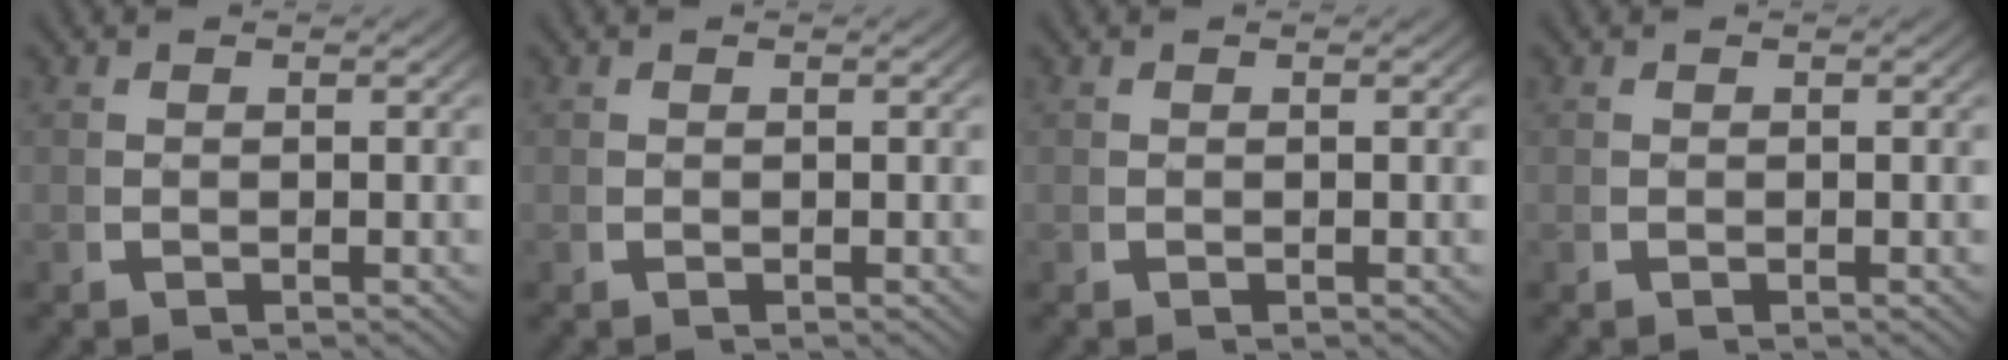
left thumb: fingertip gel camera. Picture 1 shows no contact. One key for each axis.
{"total": 0.0}
{"total": 0.0}
{"total": 0.0}